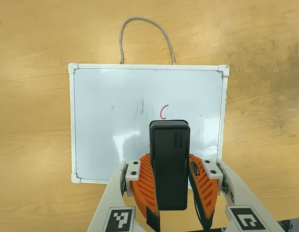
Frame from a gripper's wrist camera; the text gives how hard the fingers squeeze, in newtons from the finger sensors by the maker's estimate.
{"total": 8.6, "left": 7.7, "right": 9.4}